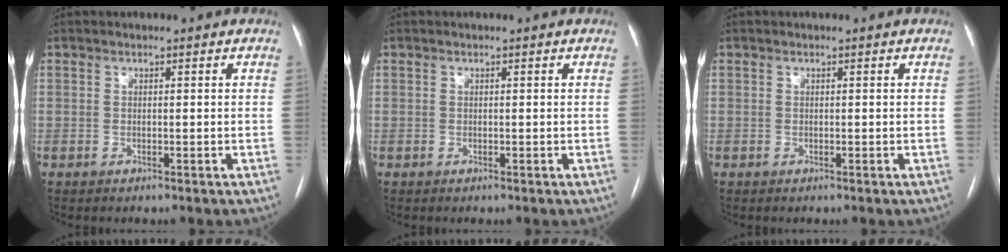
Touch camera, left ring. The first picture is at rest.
{"total": 0.0}
{"total": 0.0}